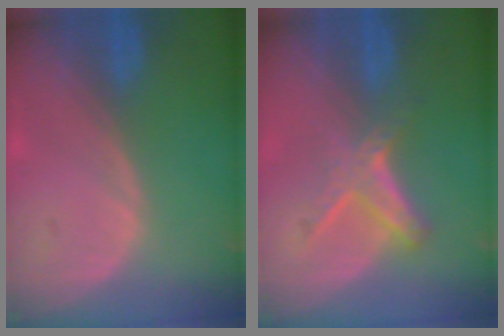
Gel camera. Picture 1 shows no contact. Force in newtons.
{"total": 5.8, "press": 5.1, "slide": 2.8}